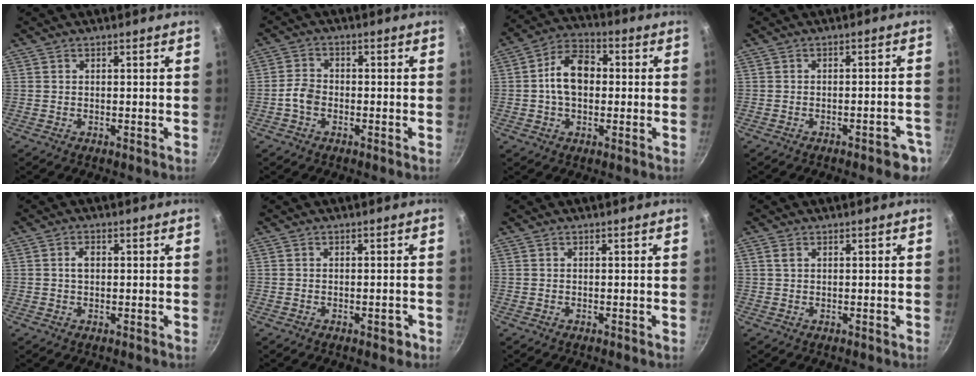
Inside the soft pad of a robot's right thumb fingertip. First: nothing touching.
{"total": 3.6, "force": [-1.4, 2.5, 2.1], "torque": [-0.039, 0.021, -0.032]}
{"total": 10.5, "force": [0.3, 7.2, 7.7], "torque": [-0.102, 0.027, -0.009]}
{"total": 5.9, "force": [-3.4, 2.1, 4.4], "torque": [-0.032, 0.031, -0.029]}
{"total": 2.2, "force": [0.3, 1.5, 1.6], "torque": [-0.020, 0.005, 0.004]}
{"total": 1.9, "force": [-1.0, 0.9, 1.4], "torque": [-0.007, 0.012, -0.009]}
{"total": 0.0}
{"total": 1.2, "force": [0.6, 0.8, 0.7], "torque": [-0.013, 0.000, 0.011]}